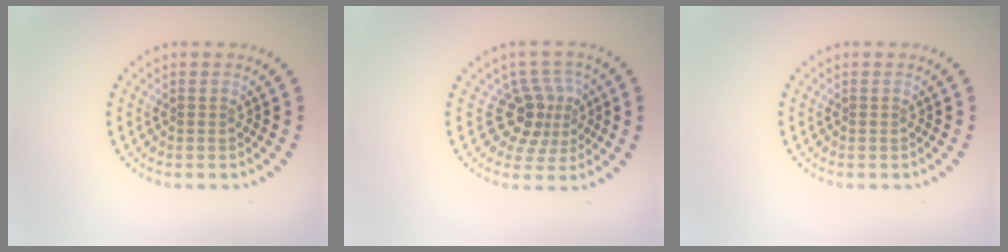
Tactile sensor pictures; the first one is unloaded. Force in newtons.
{"total": 3.6, "press": 2.8, "slide": 2.2}
{"total": 0.0}